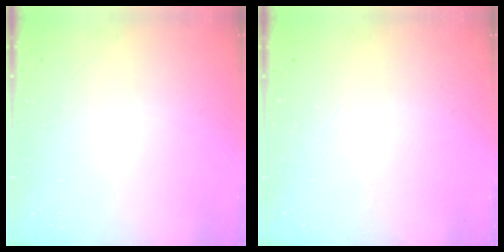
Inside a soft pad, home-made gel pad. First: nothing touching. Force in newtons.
{"total": 0.0}